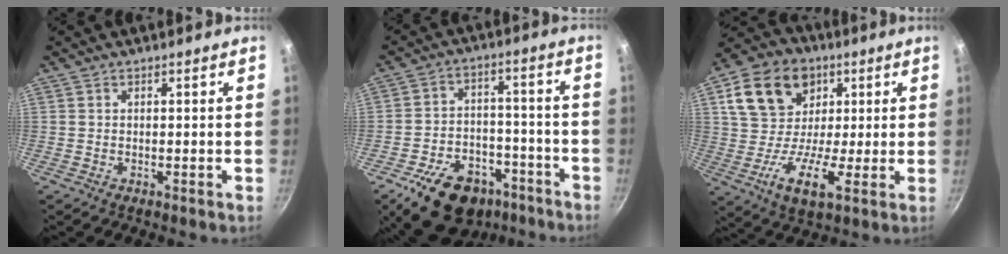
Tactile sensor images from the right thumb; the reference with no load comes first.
{"total": 18.4, "force": [-11.6, 11.3, 8.7], "torque": [-0.110, 0.068, -0.168]}
{"total": 16.8, "force": [4.4, 12.7, 10.1], "torque": [-0.147, 0.002, 0.066]}